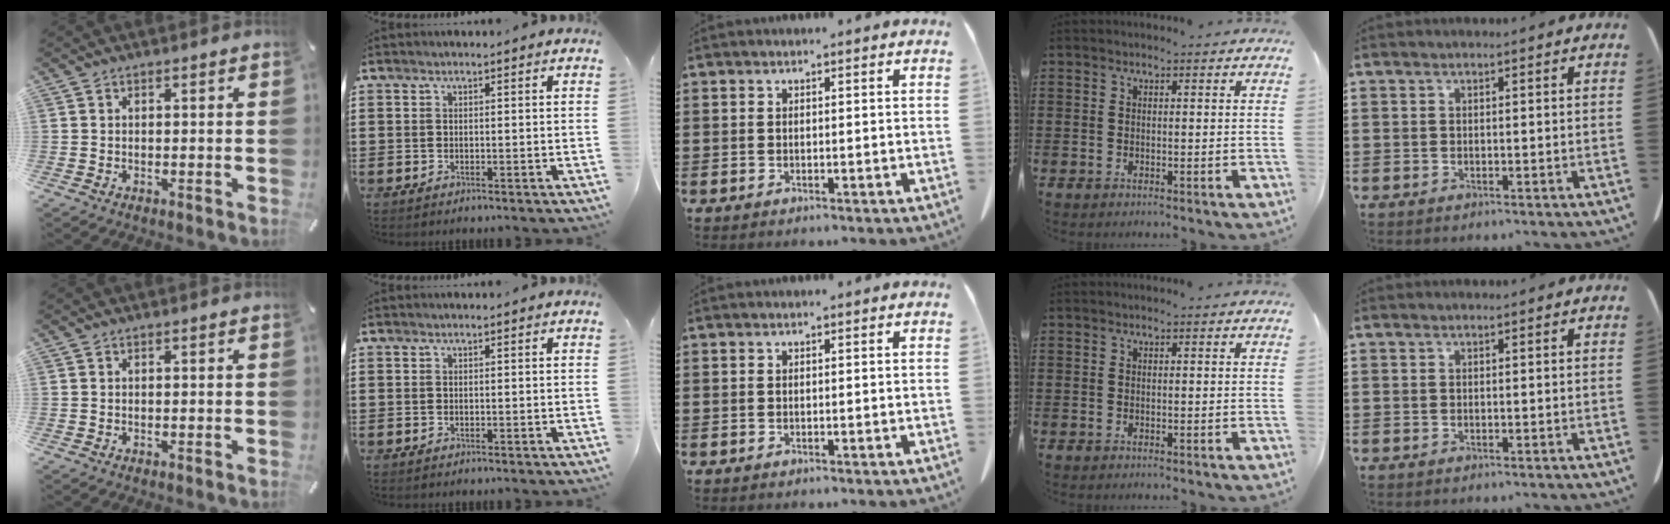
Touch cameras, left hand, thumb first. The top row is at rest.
{}